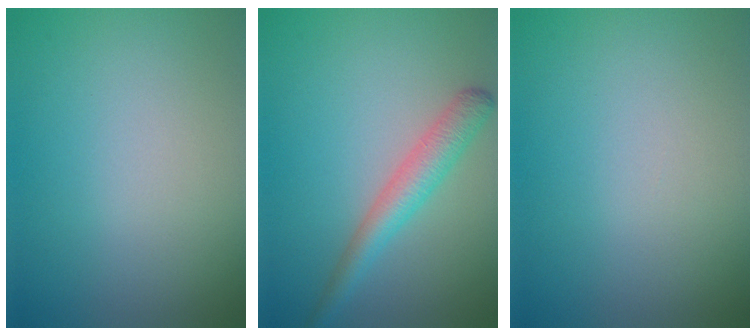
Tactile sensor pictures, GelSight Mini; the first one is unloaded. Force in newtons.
{"total": 3.5, "press": 3.5, "slide": 0.1}
{"total": 0.0}